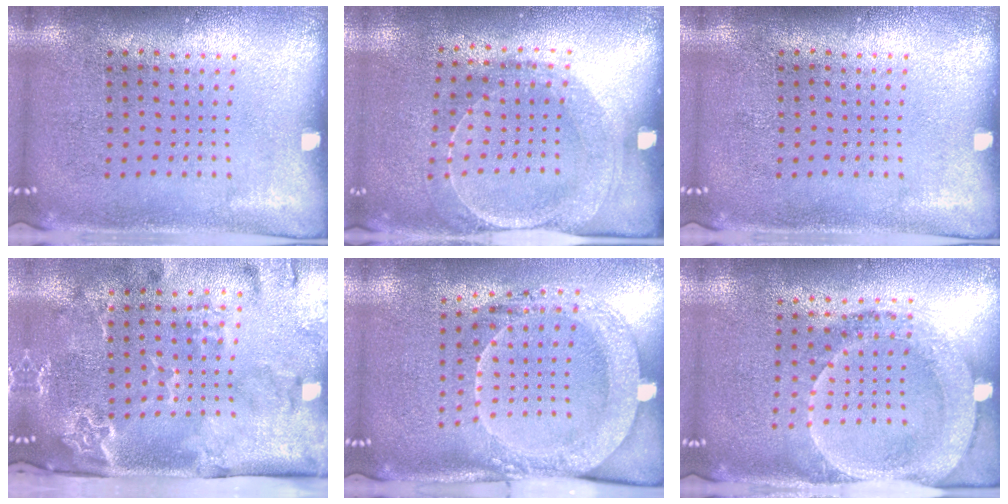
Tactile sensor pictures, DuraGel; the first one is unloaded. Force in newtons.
{"total": 1.6, "press": 1.5, "slide": 0.4}
{"total": 0.0}
{"total": 3.3, "press": 2.4, "slide": 2.2}
{"total": 2.0, "press": 2.0, "slide": 0.2}
{"total": 1.8, "press": 1.6, "slide": 0.7}